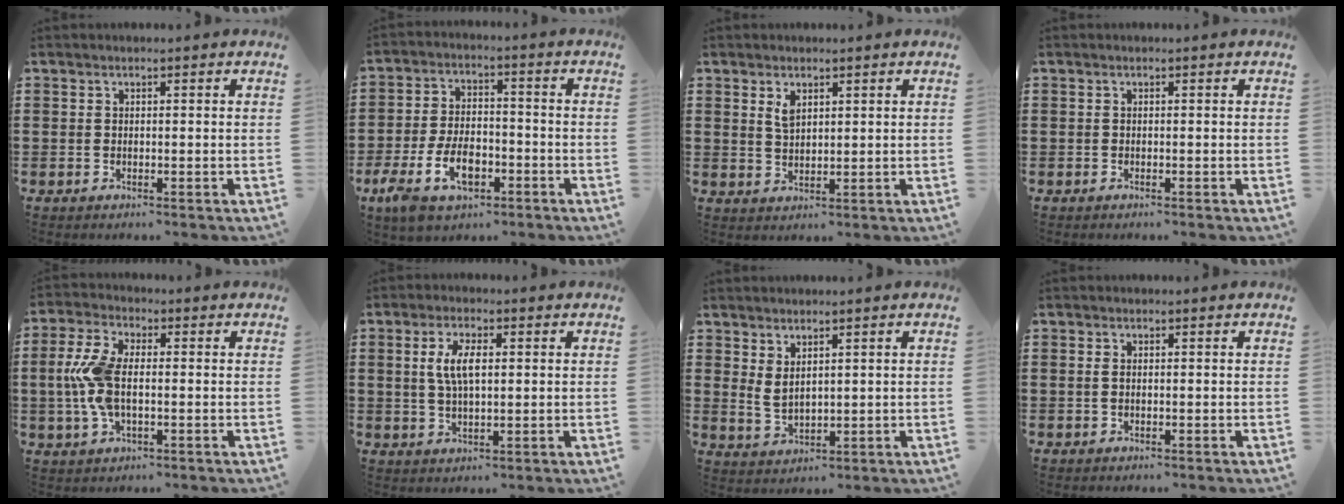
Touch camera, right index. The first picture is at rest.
{"total": 8.9, "force": [-3.9, 4.7, 6.4], "torque": [-0.143, 0.000, -0.071]}
{"total": 2.6, "force": [1.5, 1.3, 1.7], "torque": [-0.038, 0.003, 0.028]}
{"total": 0.0}
{"total": 8.3, "force": [-0.3, 3.9, 7.4], "torque": [-0.183, -0.005, -0.015]}
{"total": 5.6, "force": [0.9, 2.2, 5.0], "torque": [-0.103, 0.011, 0.013]}
{"total": 2.5, "force": [2.1, 0.8, 1.2], "torque": [-0.028, 0.004, 0.040]}
{"total": 1.2, "force": [0.1, 0.6, 1.1], "torque": [-0.030, 0.001, -0.001]}